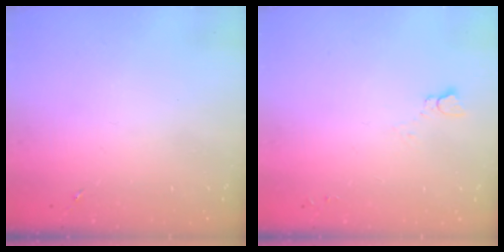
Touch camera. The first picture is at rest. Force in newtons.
{"total": 2.5, "press": 2.5, "slide": 0.2}